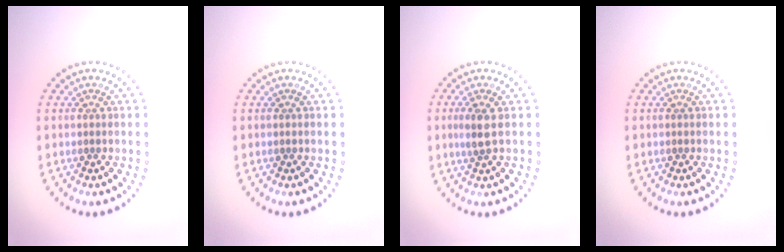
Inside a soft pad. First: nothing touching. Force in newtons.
{"total": 0.0}
{"total": 1.8, "press": 1.5, "slide": 1.0}
{"total": 0.0}